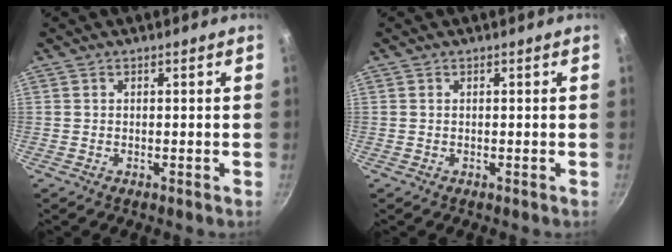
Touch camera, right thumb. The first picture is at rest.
{"total": 0.0}